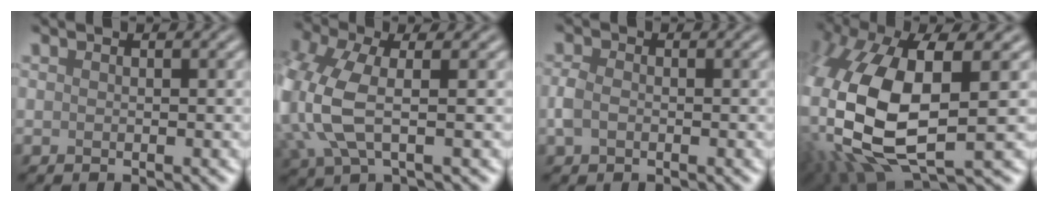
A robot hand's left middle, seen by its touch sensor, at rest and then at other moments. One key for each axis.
{"total": 6.6, "fx": 0.0, "fy": 3.5, "fz": 5.6, "tx": -0.152, "ty": 0.001, "tz": -0.004}
{"total": 1.9, "fx": -0.4, "fy": 1.3, "fz": 1.2, "tx": -0.029, "ty": 0.002, "tz": -0.012}
{"total": 13.3, "fx": -1.3, "fy": 6.5, "fz": 11.5, "tx": -0.265, "ty": -0.020, "tz": -0.020}